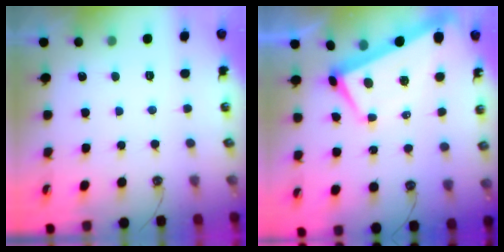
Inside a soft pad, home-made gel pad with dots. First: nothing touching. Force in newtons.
{"total": 4.4, "press": 4.3, "slide": 1.1}